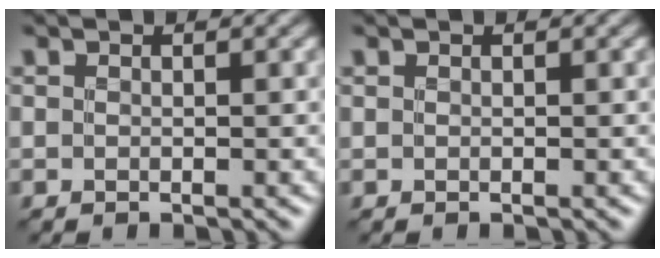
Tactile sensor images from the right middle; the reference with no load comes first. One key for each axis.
{"total": 0.0}